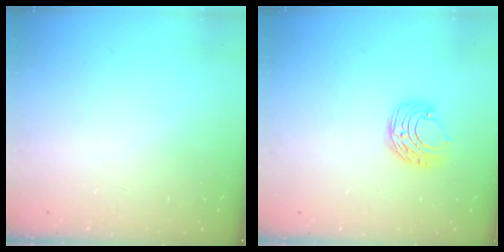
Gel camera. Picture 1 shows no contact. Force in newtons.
{"total": 8.1, "press": 8.1, "slide": 0.4}